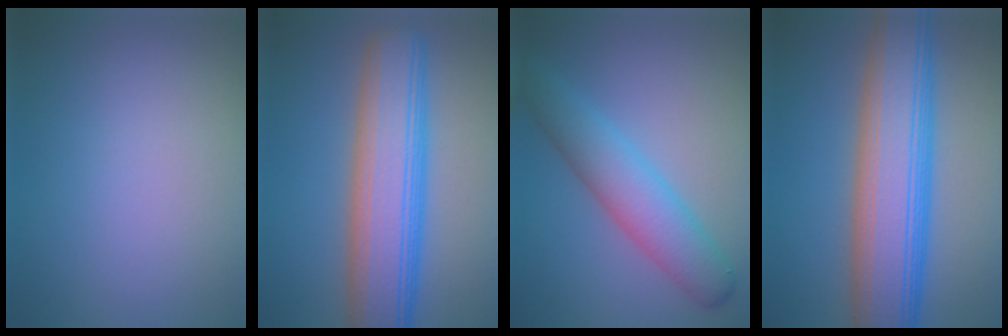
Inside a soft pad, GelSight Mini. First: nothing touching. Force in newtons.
{"total": 9.2, "press": 9.2, "slide": 0.3}
{"total": 5.0, "press": 5.0, "slide": 0.1}
{"total": 10.6, "press": 10.6, "slide": 0.2}